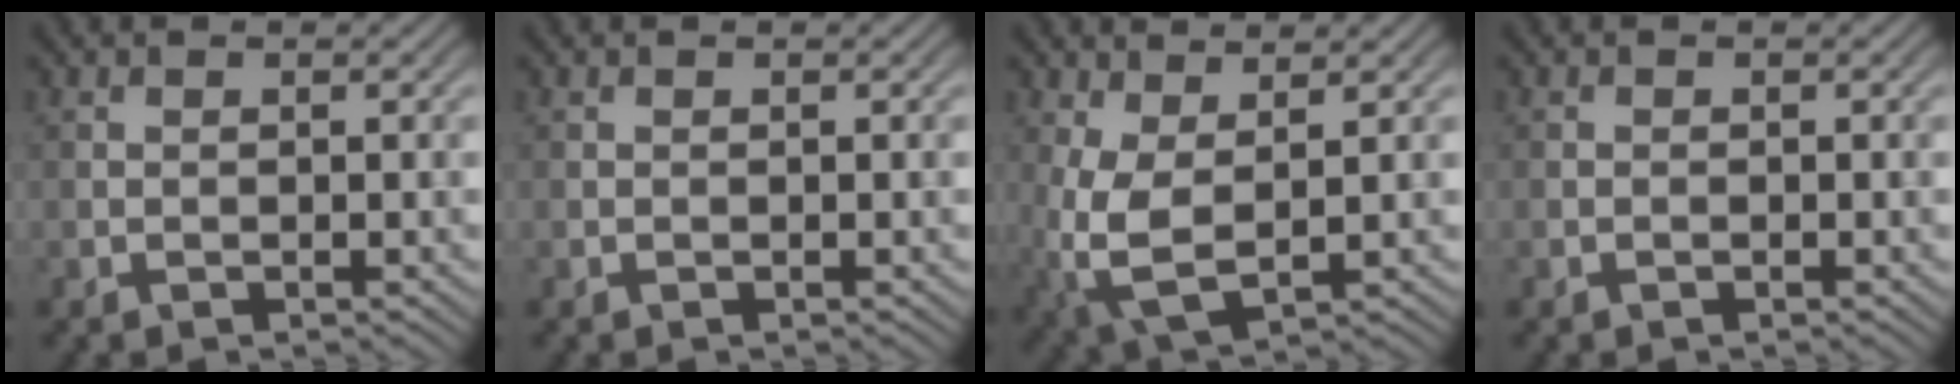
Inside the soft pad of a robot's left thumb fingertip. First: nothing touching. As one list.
[{"total": 0.0}, {"total": 6.5, "force": [0.8, 3.2, 5.6], "torque": [-0.146, -0.005, 0.014]}, {"total": 0.0}]